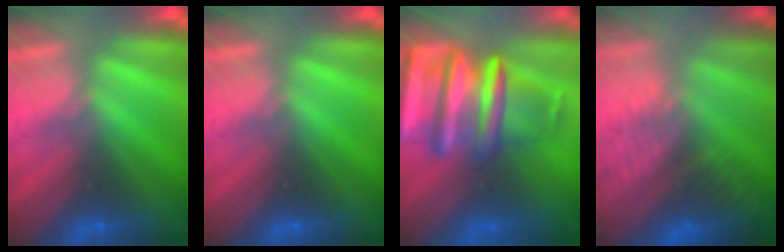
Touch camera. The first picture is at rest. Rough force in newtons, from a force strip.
{"total": 0.0}
{"total": 7.1}
{"total": 7.3}